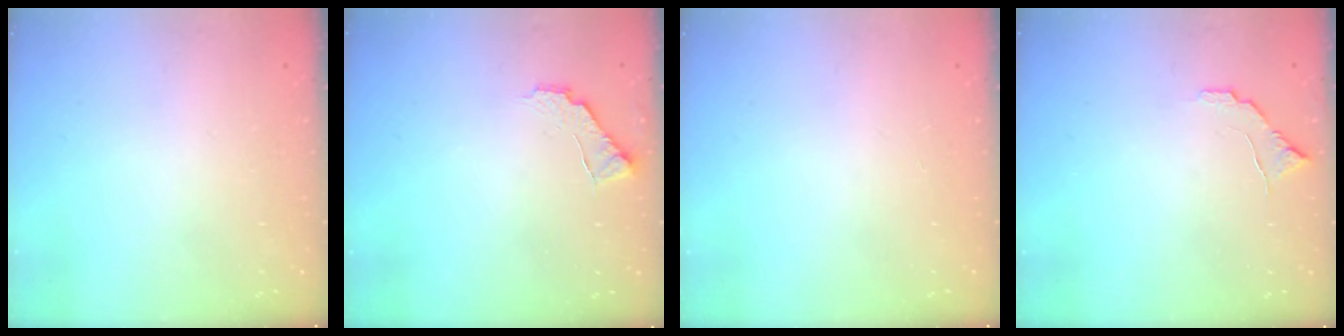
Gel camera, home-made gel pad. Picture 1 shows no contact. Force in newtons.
{"total": 6.5, "press": 6.5, "slide": 0.3}
{"total": 0.0}
{"total": 6.2, "press": 6.2, "slide": 0.5}